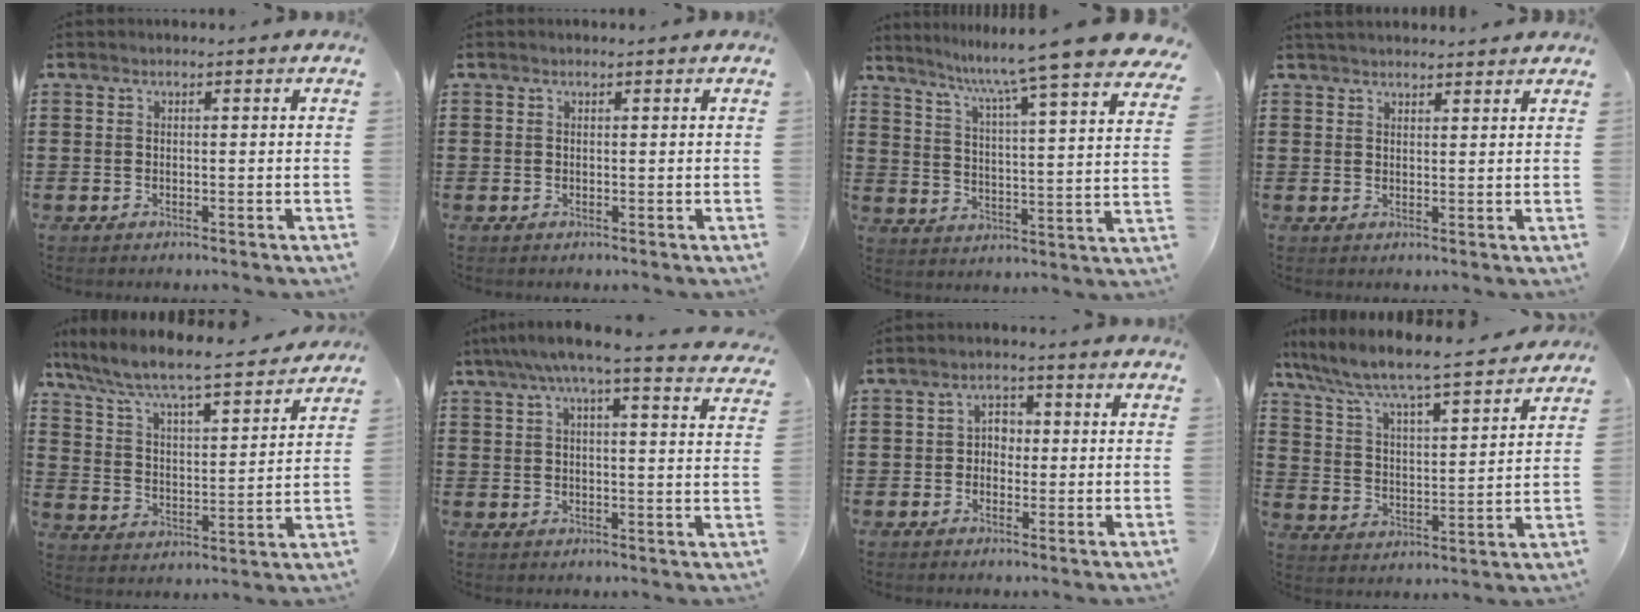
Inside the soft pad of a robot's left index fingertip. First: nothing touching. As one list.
[{"total": 0.0}, {"total": 8.5, "force": [7.3, -1.7, 4.2], "torque": [-0.100, -0.063, 0.111]}, {"total": 2.2, "force": [2.2, 0.2, 0.2], "torque": [-0.009, -0.001, 0.044]}, {"total": 6.8, "force": [6.2, 0.1, 2.7], "torque": [-0.081, -0.048, 0.097]}, {"total": 6.0, "force": [4.9, -0.2, 3.4], "torque": [-0.083, -0.018, 0.083]}, {"total": 2.7, "force": [-0.4, 2.0, 1.8], "torque": [-0.032, 0.006, -0.014]}, {"total": 6.2, "force": [5.7, -0.1, 2.5], "torque": [-0.076, -0.044, 0.088]}]